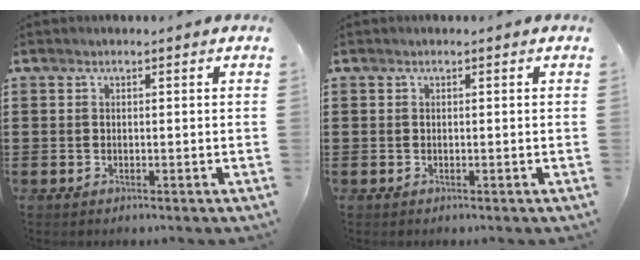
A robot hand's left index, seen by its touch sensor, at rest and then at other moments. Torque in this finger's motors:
{"motor_torque": [0.00, 0.00, 0.00, 0.00]}